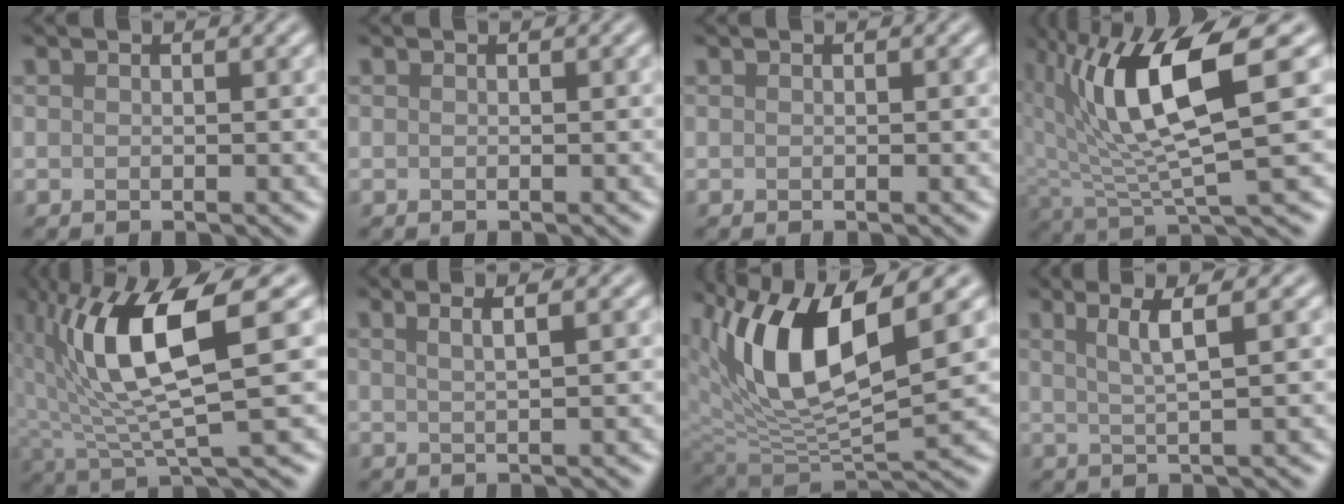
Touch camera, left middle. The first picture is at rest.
{"total": 0.0}
{"total": 0.0}
{"total": 9.0, "force": [2.4, 2.5, 8.3], "torque": [-0.157, -0.006, 0.052]}
{"total": 8.9, "force": [1.7, 2.3, 8.4], "torque": [-0.160, -0.005, 0.043]}
{"total": 3.0, "force": [1.5, 1.2, 2.4], "torque": [-0.014, 0.012, -0.006]}
{"total": 10.4, "force": [3.4, 4.2, 8.9], "torque": [-0.171, -0.011, 0.071]}
{"total": 3.2, "force": [1.2, 0.3, 3.0], "torque": [-0.047, 0.000, 0.028]}